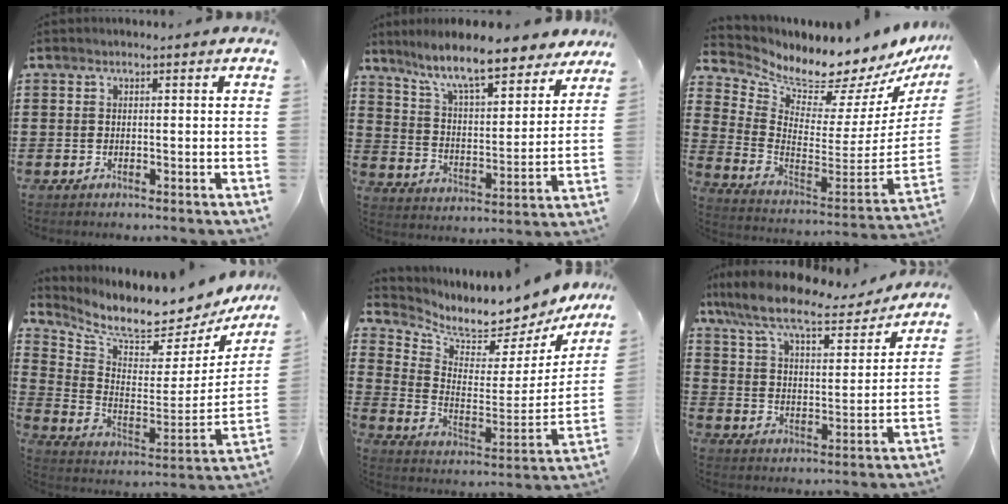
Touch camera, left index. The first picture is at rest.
{"total": 10.2, "force": [8.7, 0.8, 5.3], "torque": [-0.126, -0.046, 0.147]}
{"total": 6.3, "force": [6.1, 0.8, 1.2], "torque": [-0.052, -0.077, 0.096]}
{"total": 7.4, "force": [6.7, 0.7, 3.1], "torque": [-0.080, -0.072, 0.105]}
{"total": 5.4, "force": [5.2, 1.0, 1.2], "torque": [-0.042, -0.066, 0.080]}
{"total": 9.5, "force": [8.1, 1.4, 4.8], "torque": [-0.126, -0.044, 0.138]}